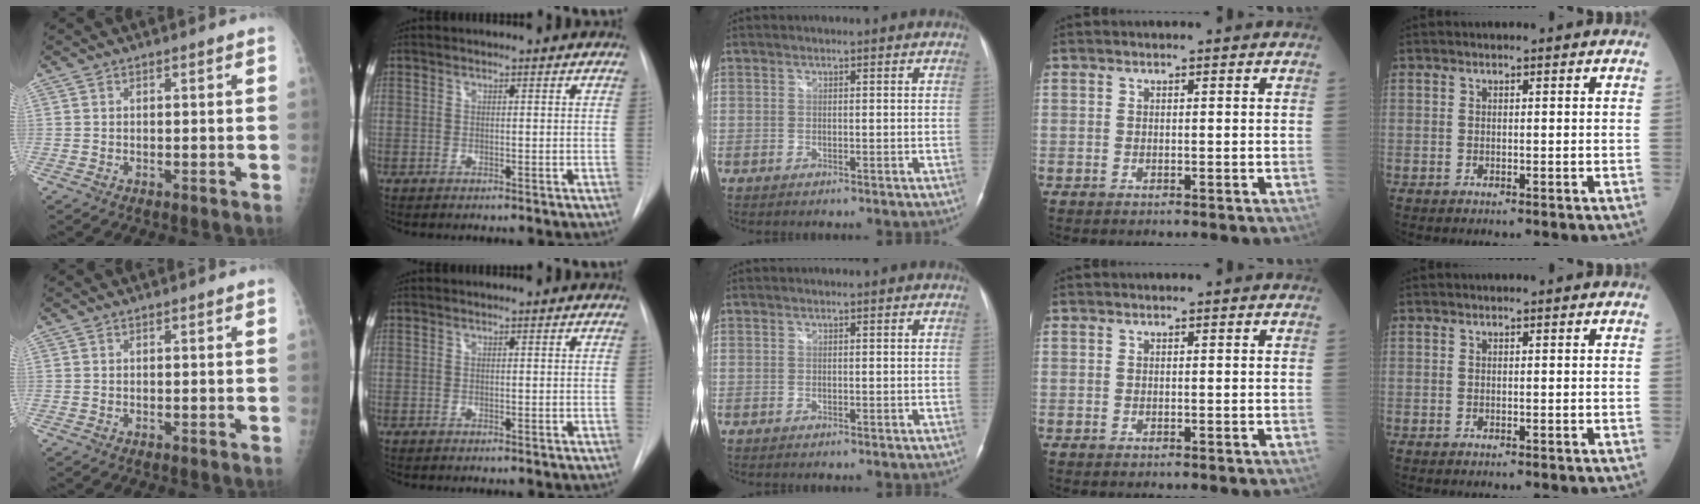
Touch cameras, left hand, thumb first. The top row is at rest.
{}